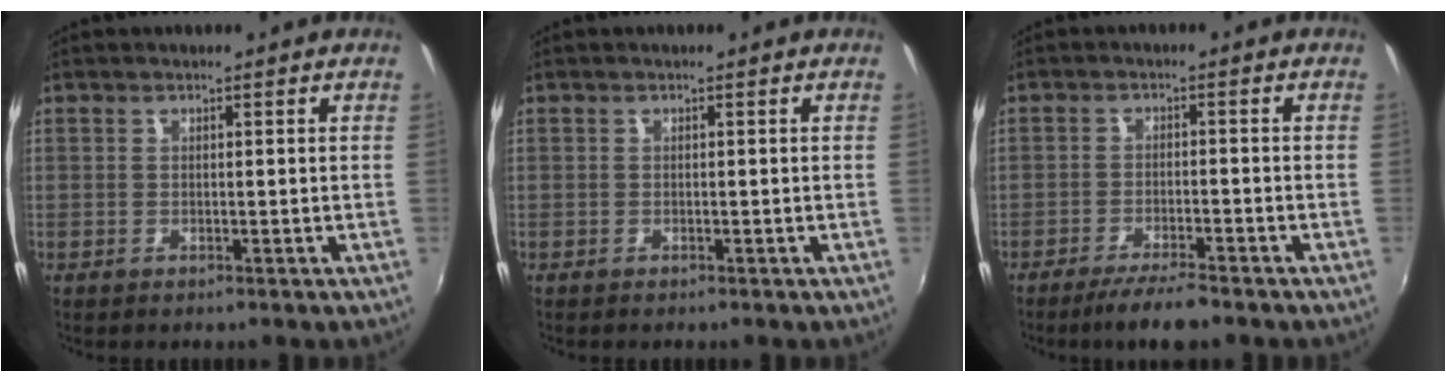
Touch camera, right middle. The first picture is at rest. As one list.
[{"total": 0.0}, {"total": 6.2, "force": [-5.1, 0.6, 3.4], "torque": [-0.077, -0.008, -0.086]}]